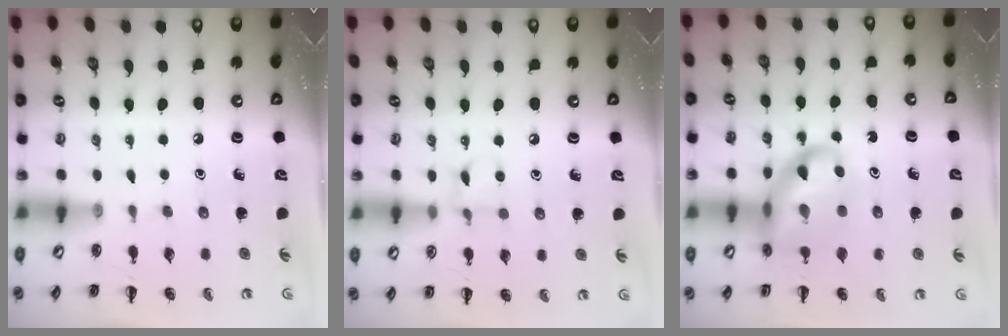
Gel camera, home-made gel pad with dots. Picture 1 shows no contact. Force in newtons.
{"total": 6.0, "press": 5.7, "slide": 2.0}
{"total": 14.3, "press": 13.8, "slide": 3.4}